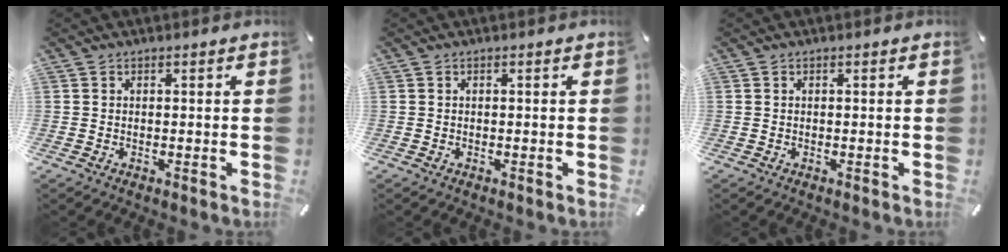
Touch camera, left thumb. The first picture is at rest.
{"total": 0.0}
{"total": 0.0}